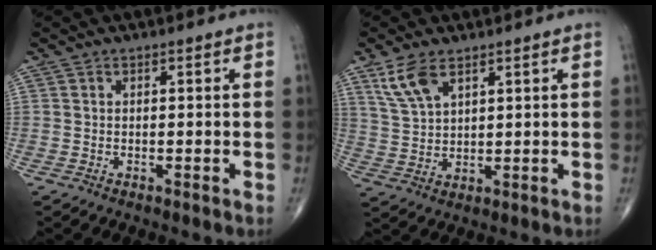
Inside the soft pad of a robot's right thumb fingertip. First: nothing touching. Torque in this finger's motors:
{"motor_torque": [-0.77, 0.97, 0.04, -0.01, 0.03]}